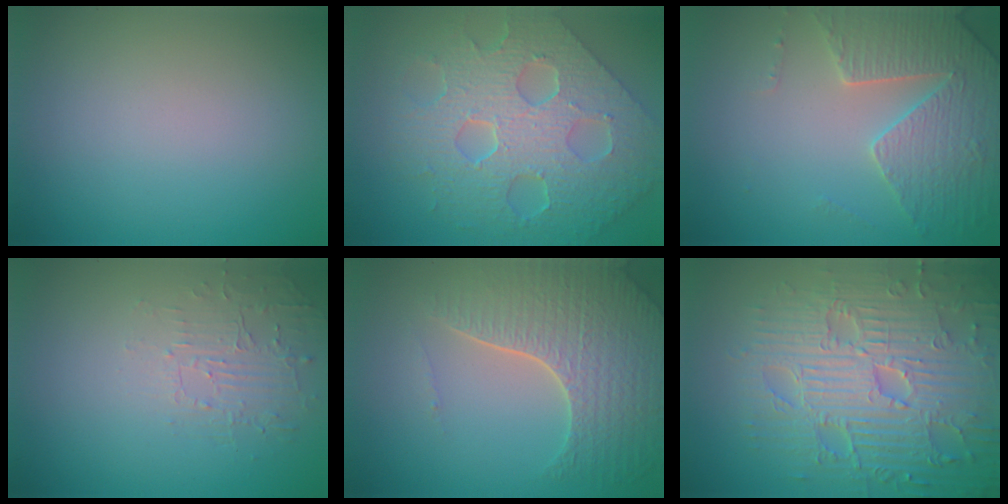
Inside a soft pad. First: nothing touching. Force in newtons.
{"total": 8.7, "press": 6.4, "slide": 5.9}
{"total": 4.4, "press": 4.0, "slide": 1.8}
{"total": 1.8, "press": 0.7, "slide": 1.7}
{"total": 6.1, "press": 4.9, "slide": 3.7}
{"total": 9.6, "press": 7.0, "slide": 6.6}